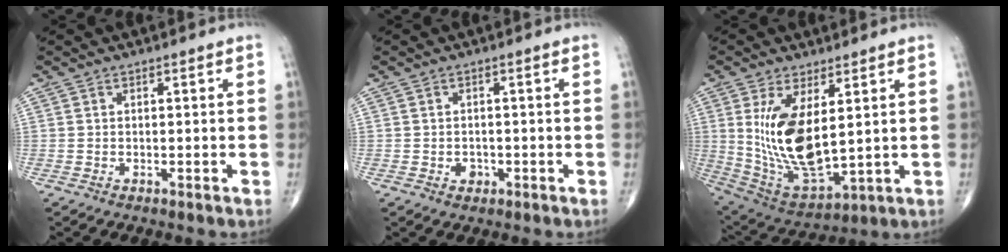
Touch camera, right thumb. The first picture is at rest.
{"total": 1.9, "force": [-0.6, 1.5, 0.9], "torque": [-0.006, 0.004, -0.006]}
{"total": 15.7, "force": [3.1, 7.0, 13.7], "torque": [-0.261, -0.027, 0.083]}